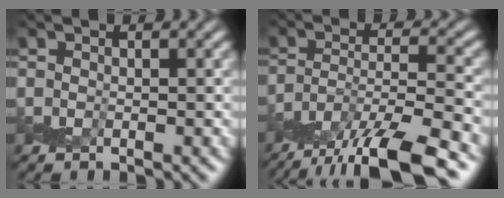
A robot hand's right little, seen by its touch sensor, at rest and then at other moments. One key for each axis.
{"total": 10.5, "fx": -7.9, "fy": 2.8, "fz": 6.3, "tx": -0.111, "ty": -0.019, "tz": -0.133}